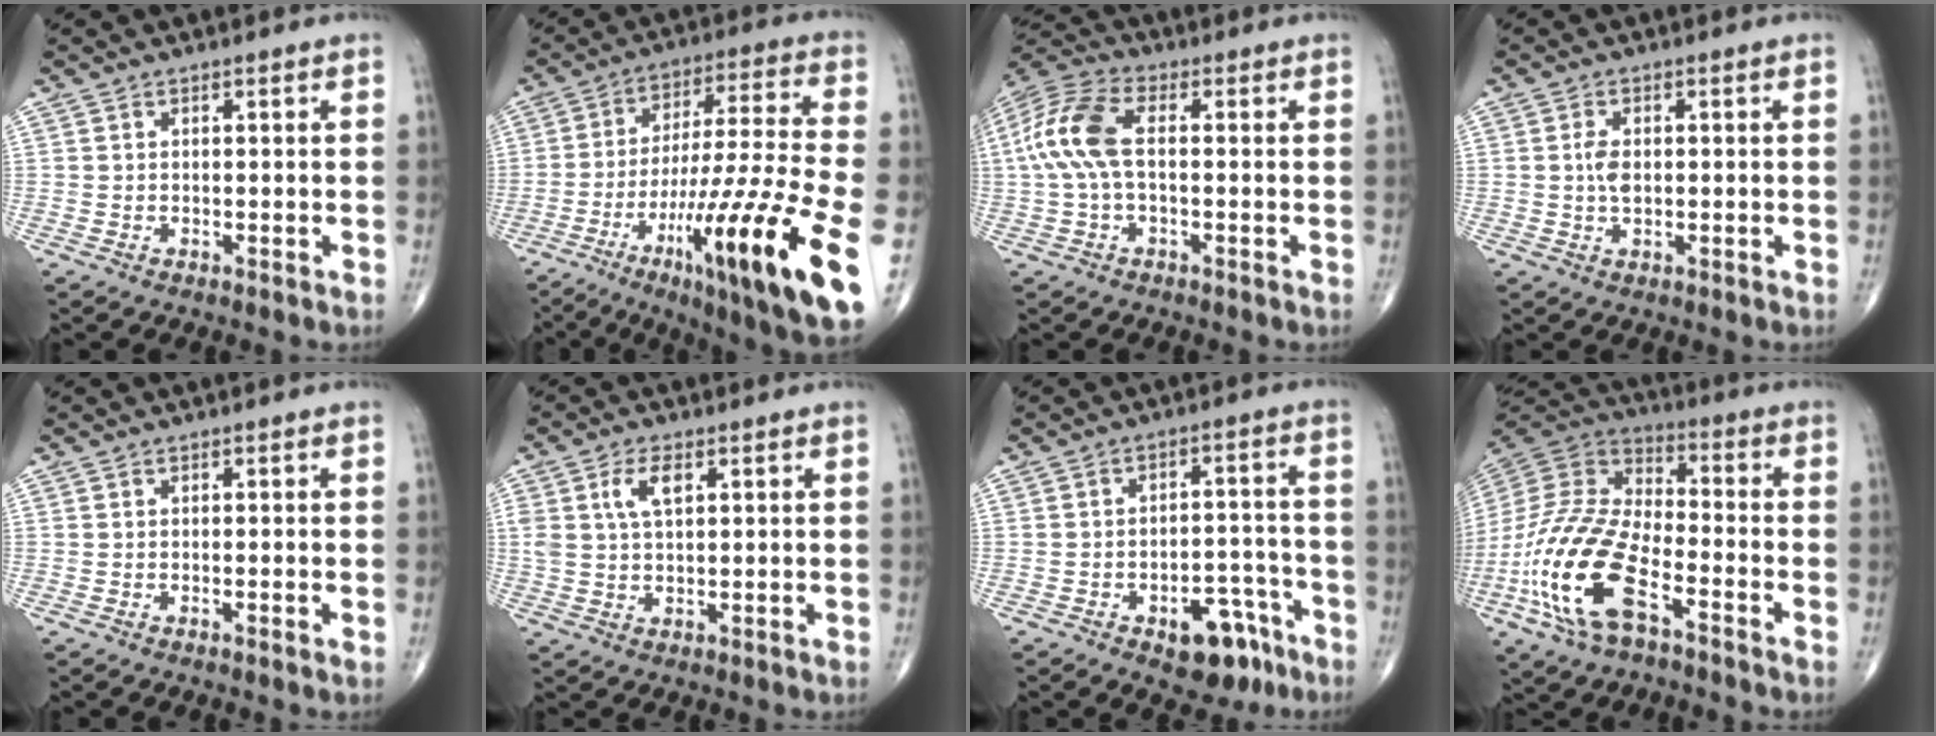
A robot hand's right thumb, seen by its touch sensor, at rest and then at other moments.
{"total": 27.3, "force": [-10.4, 3.8, 24.9], "torque": [-0.383, 0.031, -0.156]}
{"total": 11.1, "force": [0.3, 5.5, 9.7], "torque": [-0.227, 0.029, 0.001]}
{"total": 3.0, "force": [0.1, 1.8, 2.5], "torque": [-0.046, 0.001, 0.002]}
{"total": 0.8, "force": [-0.2, 0.0, 0.7], "torque": [-0.016, -0.002, -0.003]}
{"total": 5.4, "force": [2.0, 2.7, 4.3], "torque": [-0.085, 0.001, 0.041]}
{"total": 10.3, "force": [-5.8, 5.5, 6.5], "torque": [-0.059, 0.048, -0.074]}
{"total": 20.0, "force": [-8.5, 8.8, 15.9], "torque": [-0.339, 0.036, -0.165]}